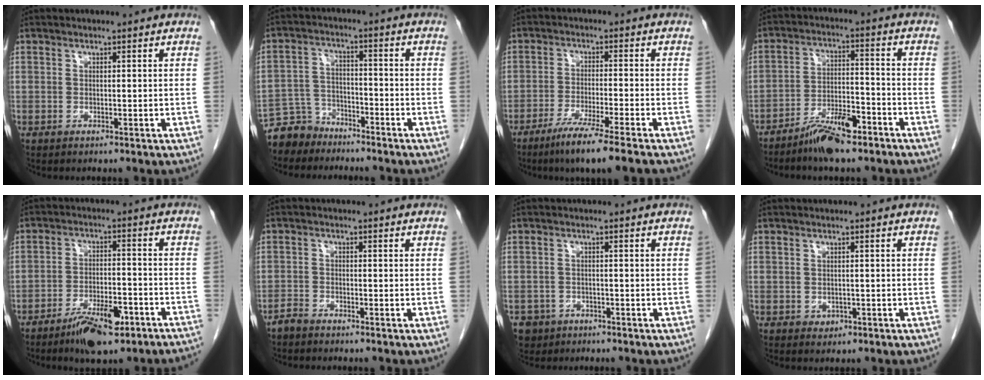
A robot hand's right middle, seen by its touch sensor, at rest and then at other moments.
{"total": 6.0, "force": [-5.3, 2.8, -0.3], "torque": [0.007, 0.004, -0.106]}
{"total": 8.3, "force": [-6.0, -1.1, 5.6], "torque": [-0.093, -0.024, -0.105]}
{"total": 8.0, "force": [-5.9, 2.0, 5.1], "torque": [-0.092, 0.000, -0.104]}
{"total": 9.5, "force": [-6.8, 2.3, 6.3], "torque": [-0.096, 0.001, -0.107]}
{"total": 1.8, "force": [-1.7, 0.4, 0.2], "torque": [-0.007, -0.001, -0.033]}
{"total": 4.1, "force": [-2.6, 3.3, 0.1], "torque": [-0.003, 0.007, -0.042]}
{"total": 1.1, "force": [-0.3, 0.9, 0.4], "torque": [-0.006, 0.002, 0.000]}